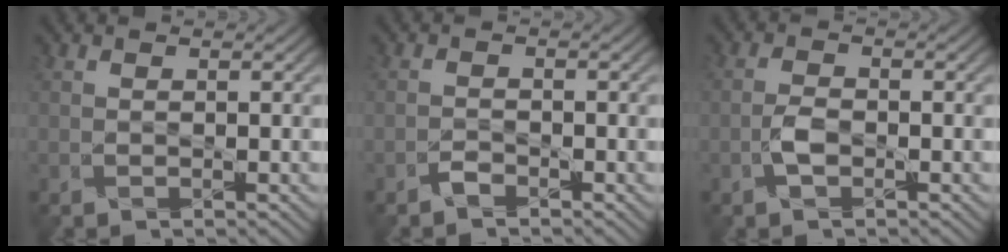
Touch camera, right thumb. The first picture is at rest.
{"total": 1.1, "force": [-1.1, 0.0, -0.1], "torque": [0.002, 0.002, -0.028]}
{"total": 2.3, "force": [-1.2, 1.1, 1.6], "torque": [-0.037, 0.002, -0.030]}